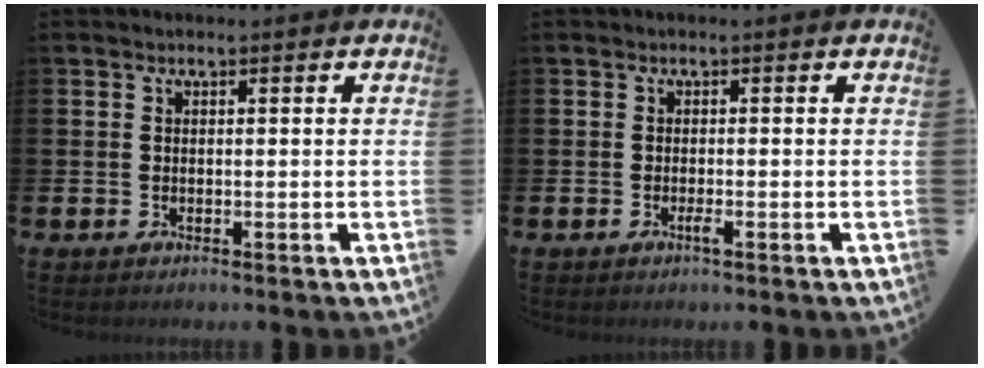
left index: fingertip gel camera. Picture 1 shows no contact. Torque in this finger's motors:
{"motor_torque": [0.42, 0.34, 0.00, 0.01]}